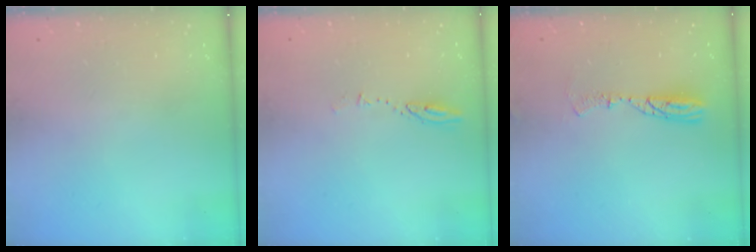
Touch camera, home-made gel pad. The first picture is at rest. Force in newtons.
{"total": 4.5, "press": 4.4, "slide": 0.5}
{"total": 7.4, "press": 7.2, "slide": 1.5}